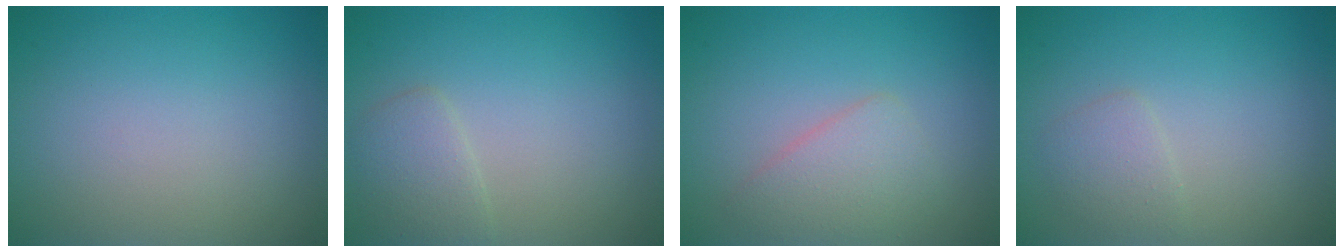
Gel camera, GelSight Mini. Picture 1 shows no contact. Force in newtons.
{"total": 2.1, "press": 2.1, "slide": 0.2}
{"total": 2.6, "press": 2.6, "slide": 0.1}
{"total": 1.5, "press": 1.5, "slide": 0.1}